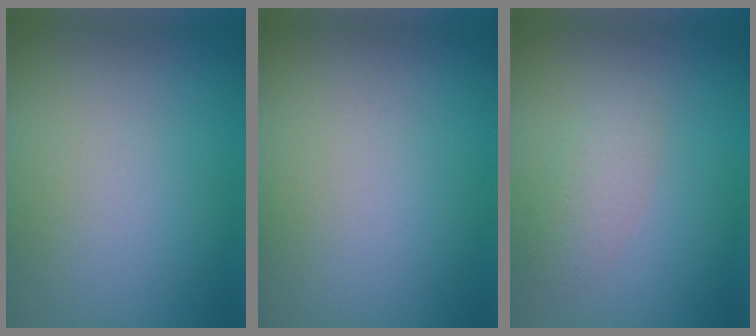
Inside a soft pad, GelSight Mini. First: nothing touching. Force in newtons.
{"total": 0.0}
{"total": 2.3, "press": 2.3, "slide": 0.1}